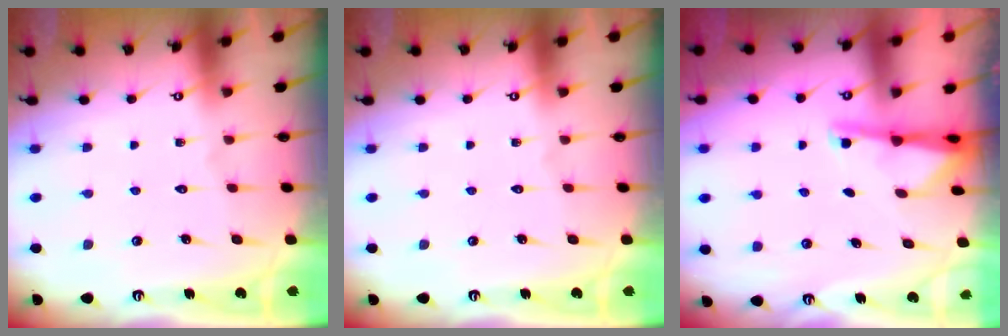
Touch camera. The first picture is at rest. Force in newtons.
{"total": 0.0}
{"total": 2.9, "press": 2.8, "slide": 0.5}